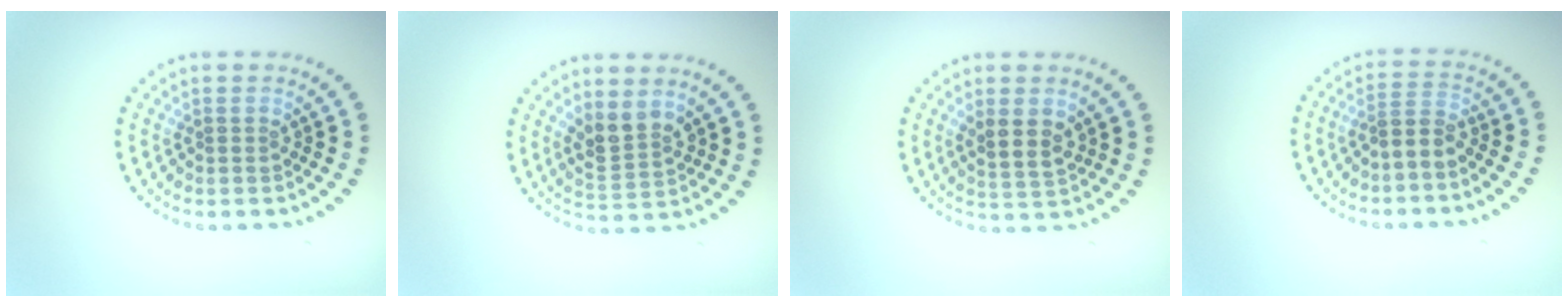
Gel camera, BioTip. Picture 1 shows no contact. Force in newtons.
{"total": 2.9, "press": 2.6, "slide": 1.3}
{"total": 2.6, "press": 2.3, "slide": 1.1}
{"total": 2.0, "press": 1.6, "slide": 1.1}